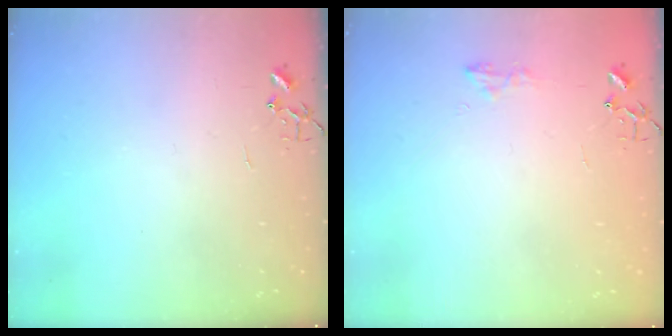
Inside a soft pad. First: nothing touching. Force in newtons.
{"total": 7.4, "press": 7.3, "slide": 0.6}